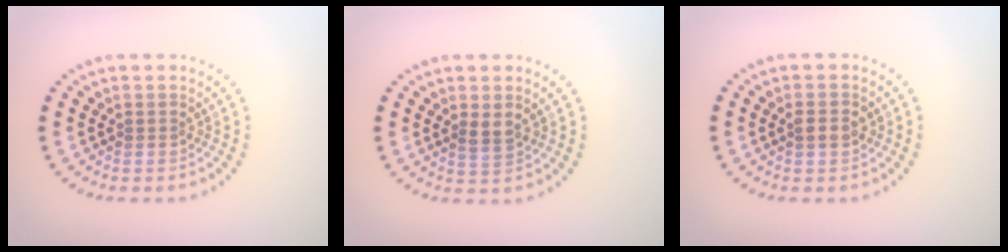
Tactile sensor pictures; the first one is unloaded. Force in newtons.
{"total": 1.4, "press": 1.2, "slide": 0.7}
{"total": 1.8, "press": 1.7, "slide": 0.3}